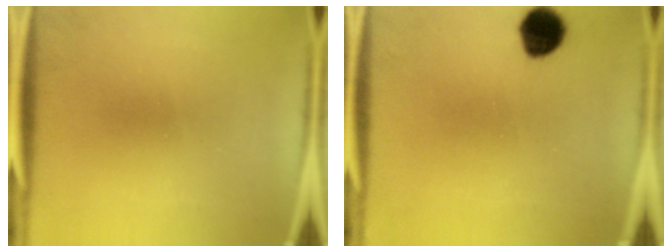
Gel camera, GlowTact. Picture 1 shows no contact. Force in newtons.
{"total": 7.8}